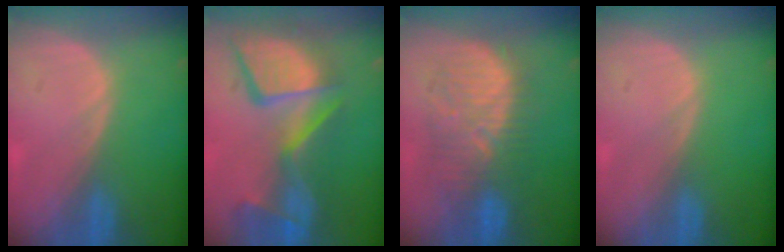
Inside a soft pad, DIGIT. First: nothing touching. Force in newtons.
{"total": 13.8, "press": 11.3, "slide": 8.0}
{"total": 9.4, "press": 9.4, "slide": 1.0}
{"total": 0.0}